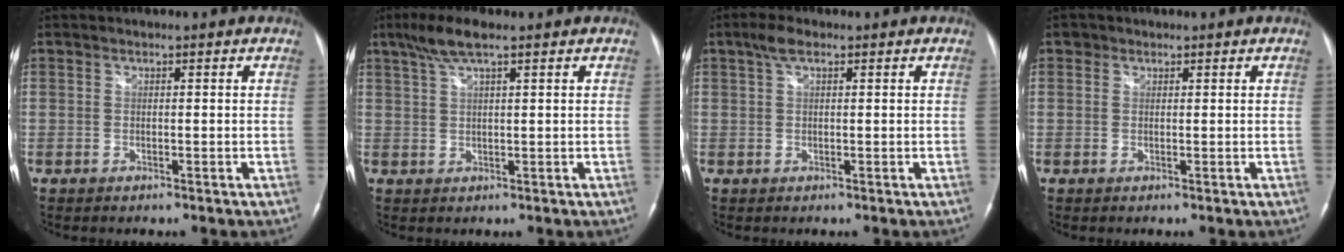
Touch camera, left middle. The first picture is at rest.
{"total": 5.0, "force": [3.3, 0.5, 3.7], "torque": [-0.082, 0.015, 0.066]}
{"total": 2.5, "force": [1.5, 0.9, 1.9], "torque": [-0.042, 0.015, 0.030]}
{"total": 0.9, "force": [0.5, 0.7, 0.0], "torque": [0.005, 0.001, 0.005]}